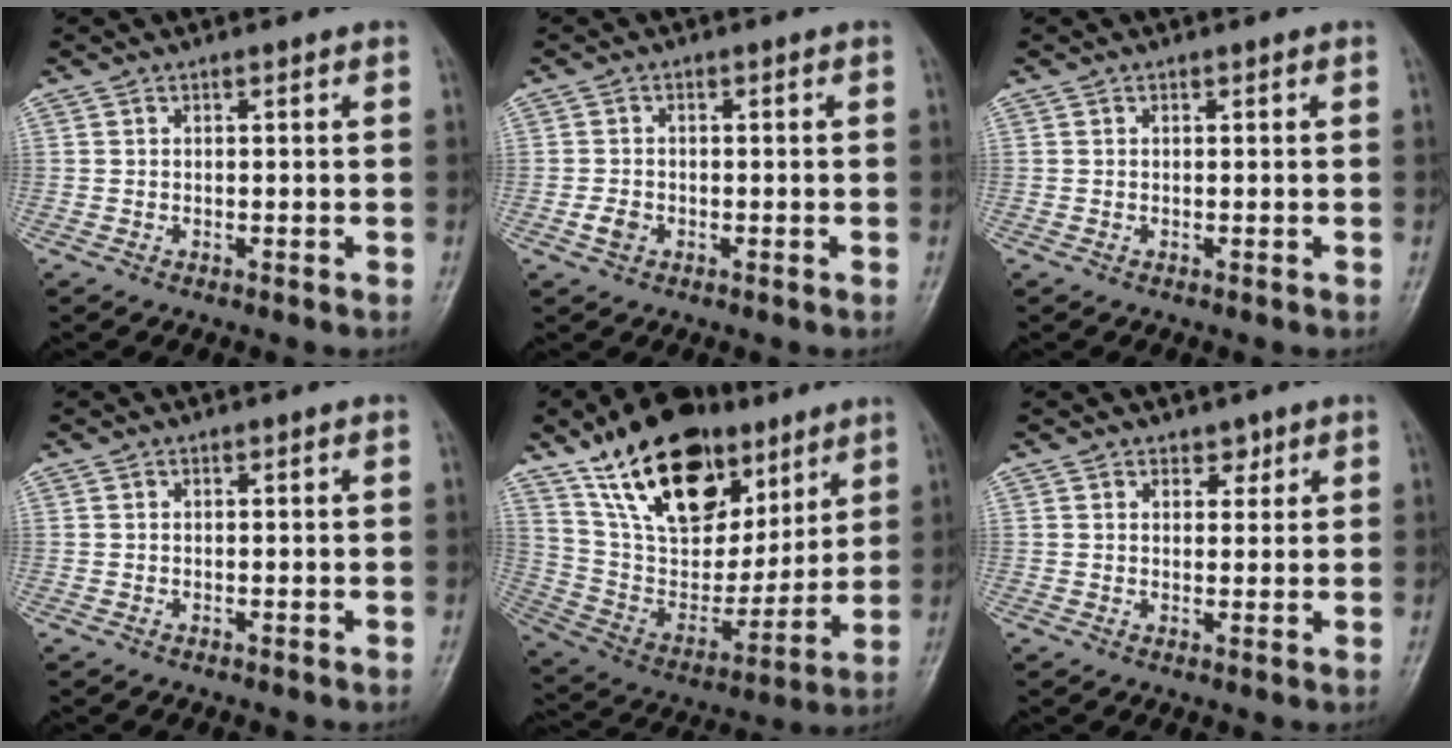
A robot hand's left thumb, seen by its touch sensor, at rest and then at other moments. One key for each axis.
{"total": 2.4, "fx": -0.9, "fy": 1.9, "fz": 1.3, "tx": -0.020, "ty": 0.005, "tz": -0.018}
{"total": 0.0}
{"total": 0.0}
{"total": 26.4, "fx": 14.8, "fy": 14.9, "fz": 16.0, "tx": -0.236, "ty": -0.034, "tz": 0.266}
{"total": 2.5, "fx": 1.6, "fy": 1.7, "fz": 0.8, "tx": 0.011, "ty": -0.008, "tz": 0.019}